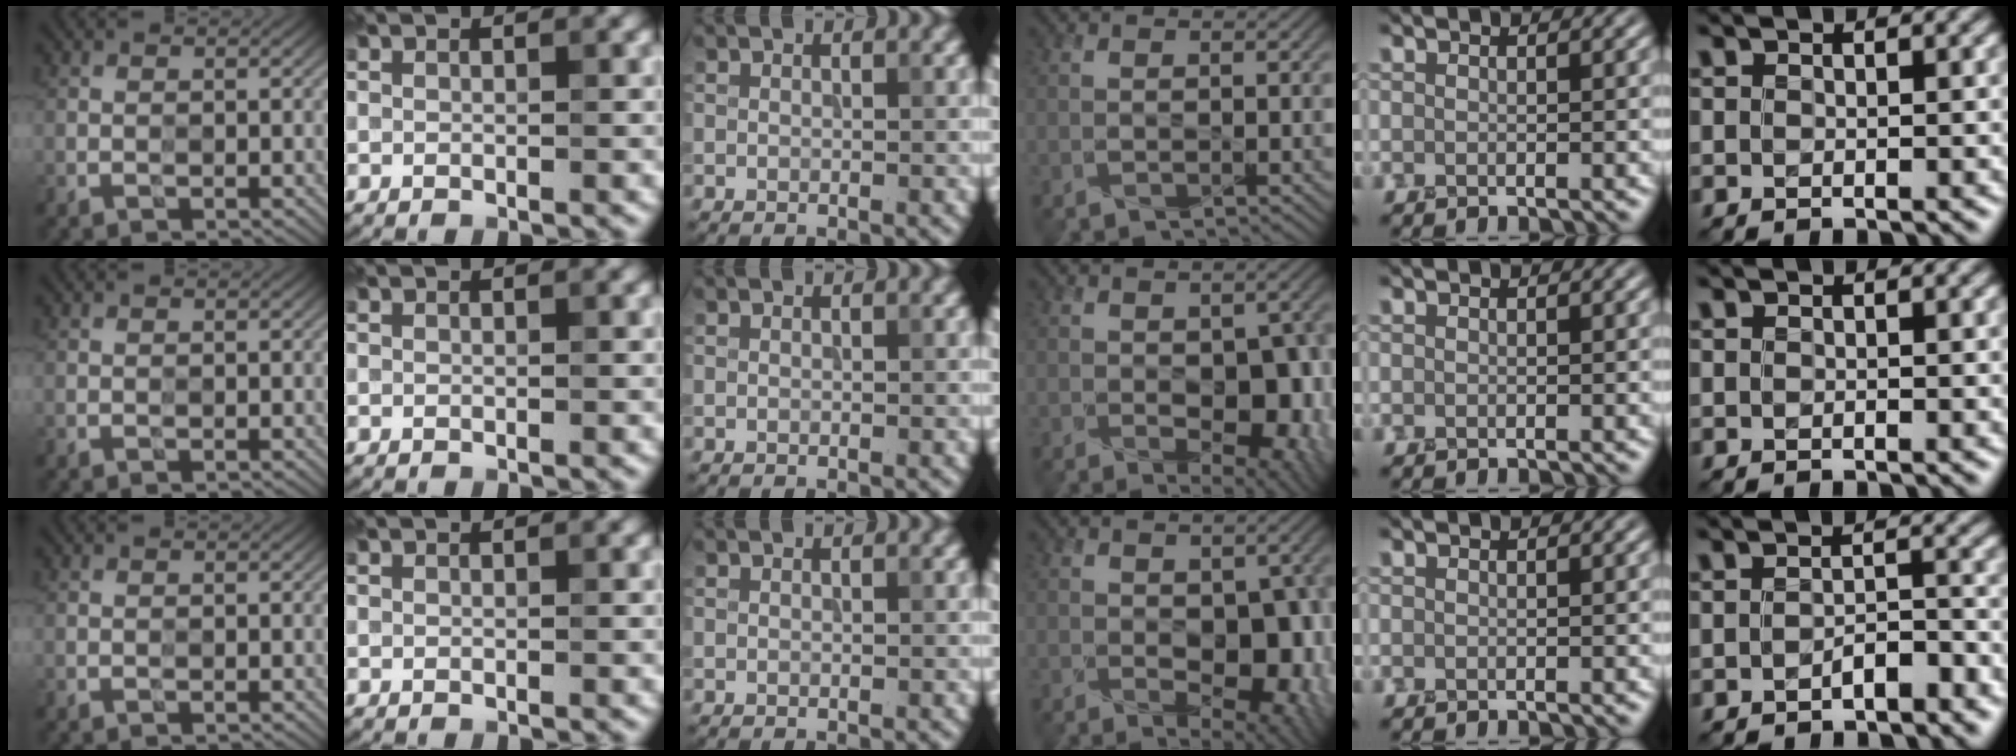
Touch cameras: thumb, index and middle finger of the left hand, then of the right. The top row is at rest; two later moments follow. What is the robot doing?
{"motion": "twist", "object": "kettle"}